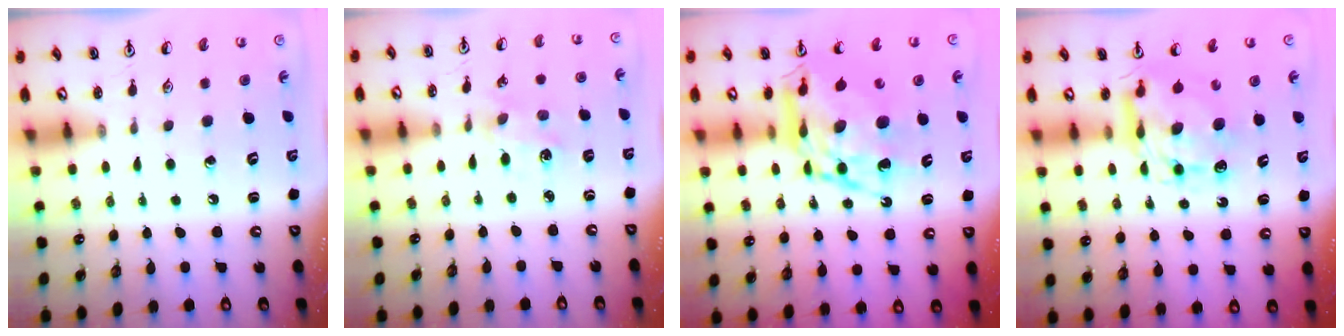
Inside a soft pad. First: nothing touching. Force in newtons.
{"total": 1.3, "press": 1.3, "slide": 0.2}
{"total": 16.6, "press": 16.5, "slide": 2.1}
{"total": 9.1, "press": 9.1, "slide": 0.8}